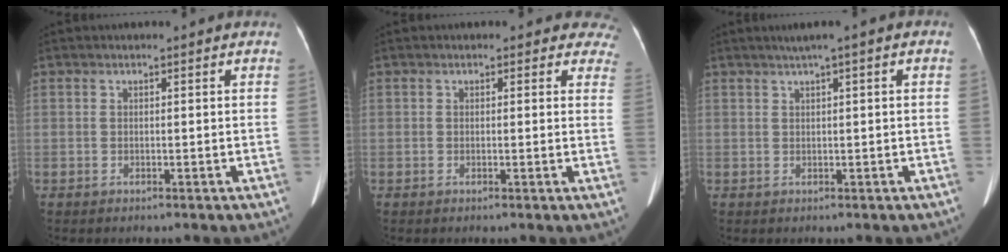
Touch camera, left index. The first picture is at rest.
{"total": 4.2, "force": [3.4, 2.4, 0.0], "torque": [0.037, -0.014, -0.001]}
{"total": 2.4, "force": [1.0, 0.0, 2.2], "torque": [-0.037, 0.014, 0.017]}